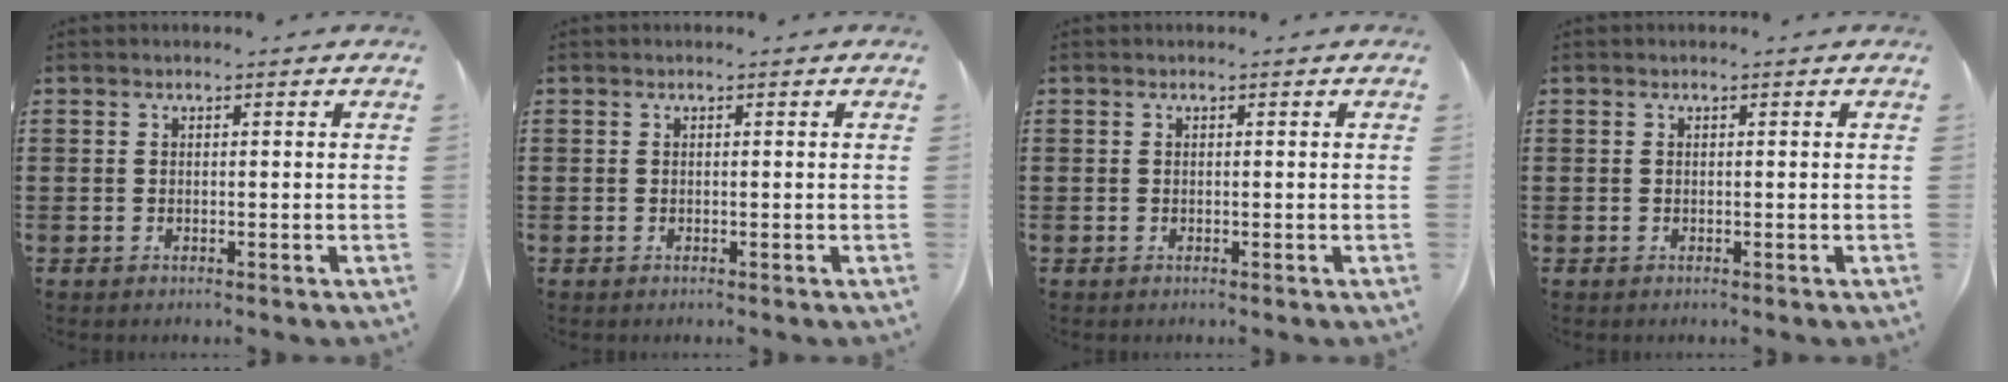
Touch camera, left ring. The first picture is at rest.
{"total": 0.0}
{"total": 0.0}
{"total": 0.0}